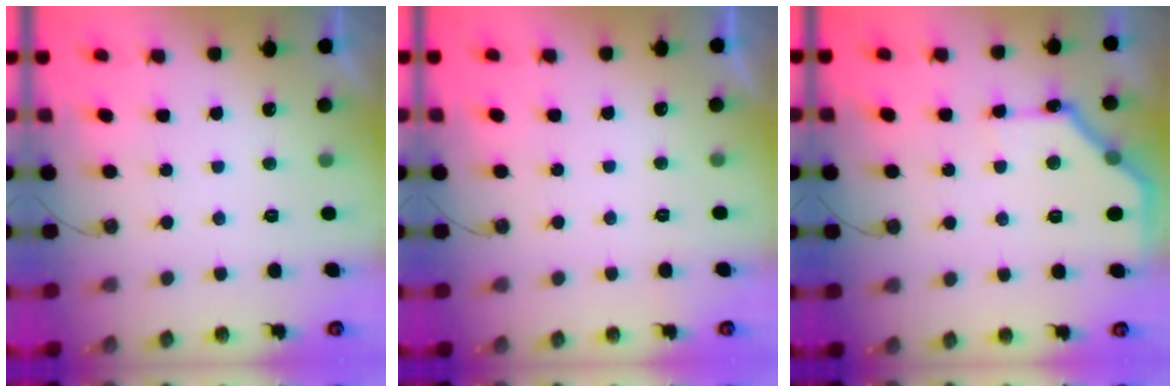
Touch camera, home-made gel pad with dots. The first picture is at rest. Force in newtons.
{"total": 0.0}
{"total": 13.8, "press": 13.8, "slide": 0.2}